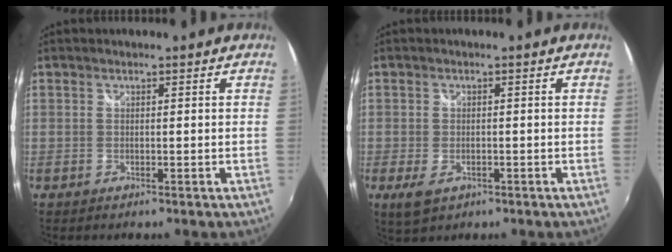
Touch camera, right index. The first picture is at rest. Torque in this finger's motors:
{"motor_torque": [0.32, -0.25, 0.21, 0.02]}